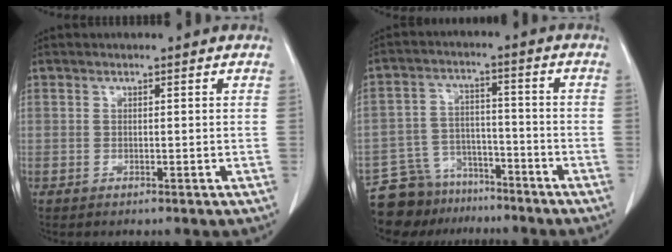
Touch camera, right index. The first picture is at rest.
{"total": 9.5, "force": [-8.0, 5.1, 0.7], "torque": [-0.017, 0.030, -0.131]}